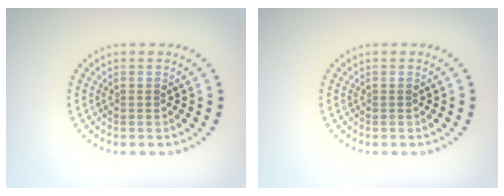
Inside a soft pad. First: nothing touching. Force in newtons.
{"total": 0.0}